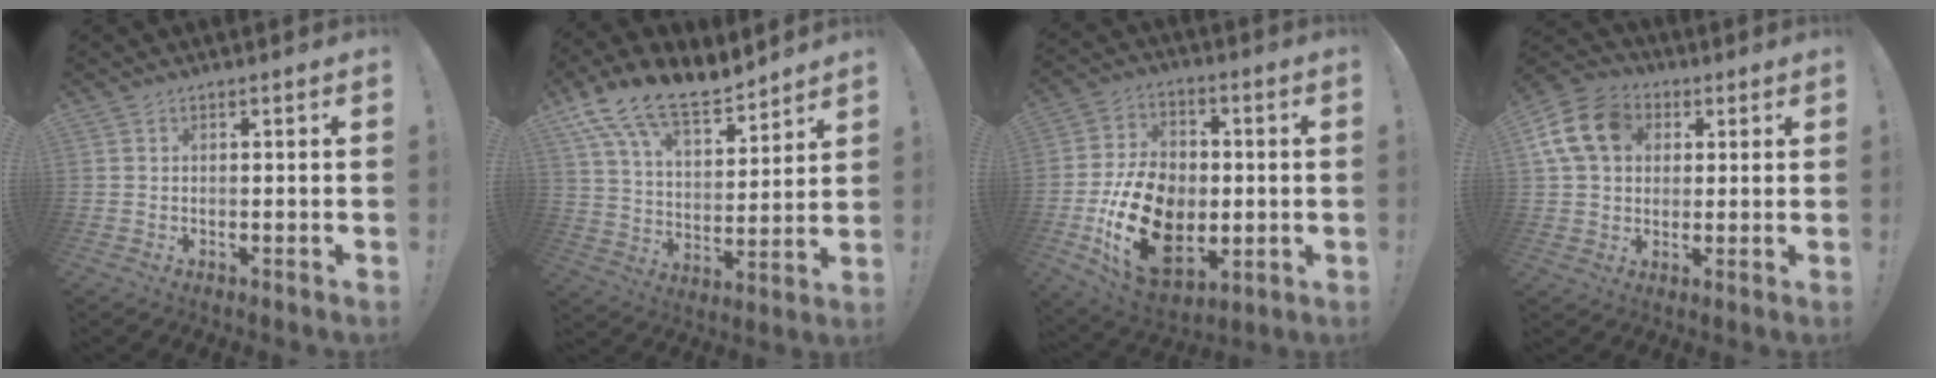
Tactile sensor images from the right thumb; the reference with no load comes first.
{"total": 16.1, "force": [12.5, 6.5, 7.7], "torque": [-0.150, -0.089, 0.231]}
{"total": 22.6, "force": [-4.7, 16.2, 15.0], "torque": [-0.271, 0.029, -0.060]}
{"total": 15.1, "force": [4.3, 11.9, 8.2], "torque": [-0.137, -0.002, 0.088]}